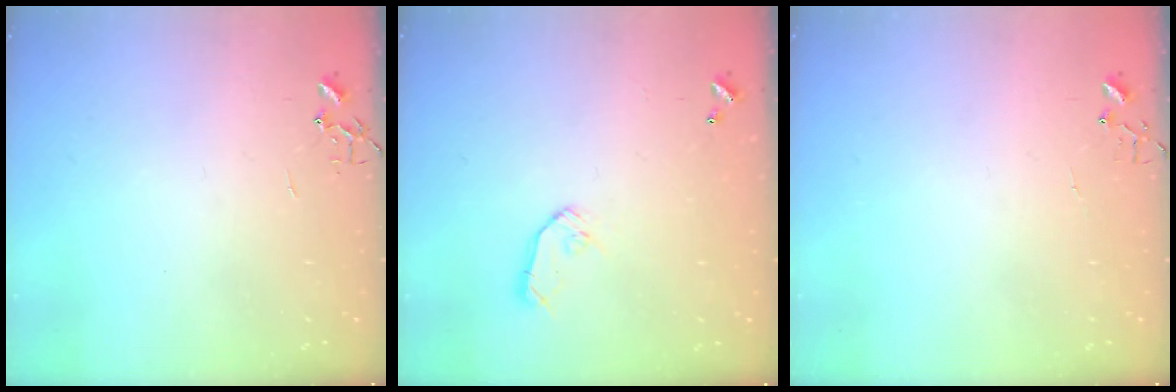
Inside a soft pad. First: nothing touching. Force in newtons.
{"total": 7.3, "press": 7.3, "slide": 0.4}
{"total": 5.0, "press": 5.0, "slide": 0.4}